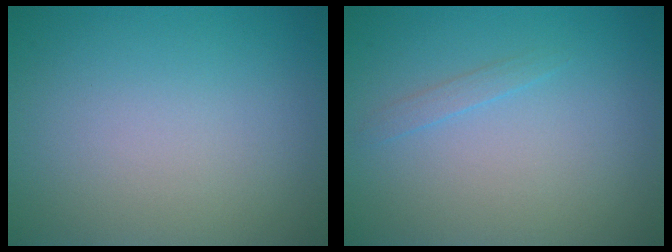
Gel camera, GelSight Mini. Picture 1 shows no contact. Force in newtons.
{"total": 0.8, "press": 0.8, "slide": 0.1}